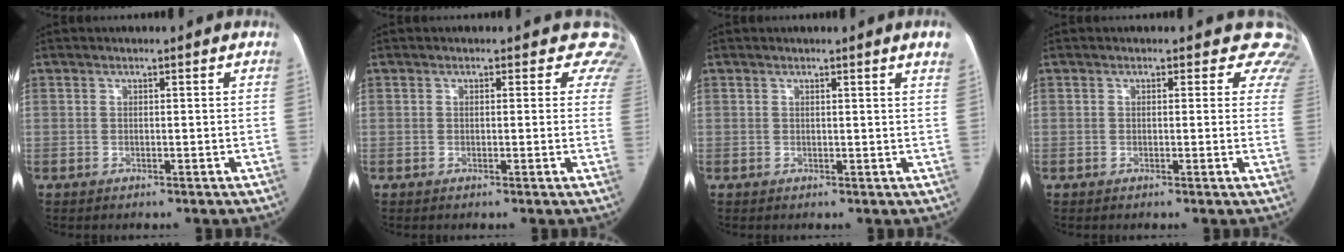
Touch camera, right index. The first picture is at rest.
{"total": 5.0, "force": [3.9, 3.0, 0.7], "torque": [0.030, -0.006, 0.010]}
{"total": 2.9, "force": [2.2, -0.3, 1.8], "torque": [-0.023, -0.008, 0.012]}
{"total": 5.9, "force": [4.8, 3.3, 0.7], "torque": [0.033, -0.007, 0.018]}